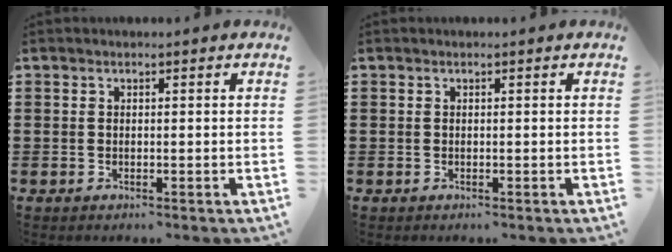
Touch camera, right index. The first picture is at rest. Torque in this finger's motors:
{"motor_torque": [0.00, 0.00, 0.00, 0.00]}